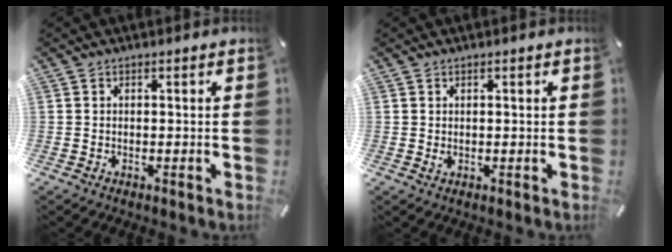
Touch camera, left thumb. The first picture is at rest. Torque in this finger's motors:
{"motor_torque": [0.08, 0.27, 0.03, -0.12, 0.02]}